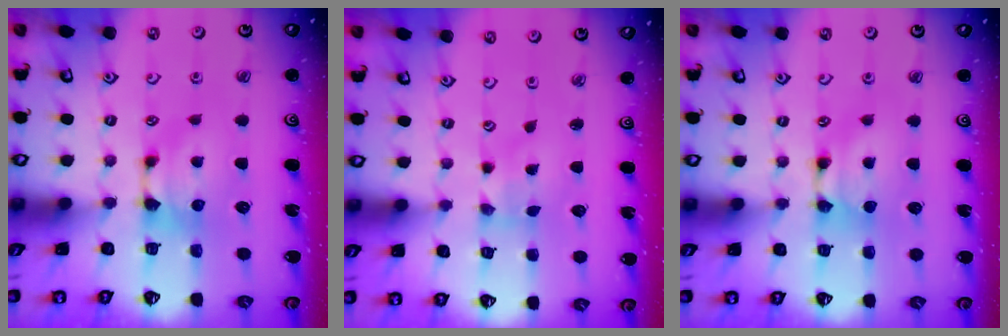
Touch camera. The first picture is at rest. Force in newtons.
{"total": 3.2, "press": 3.1, "slide": 0.7}
{"total": 1.6, "press": 1.6, "slide": 0.2}